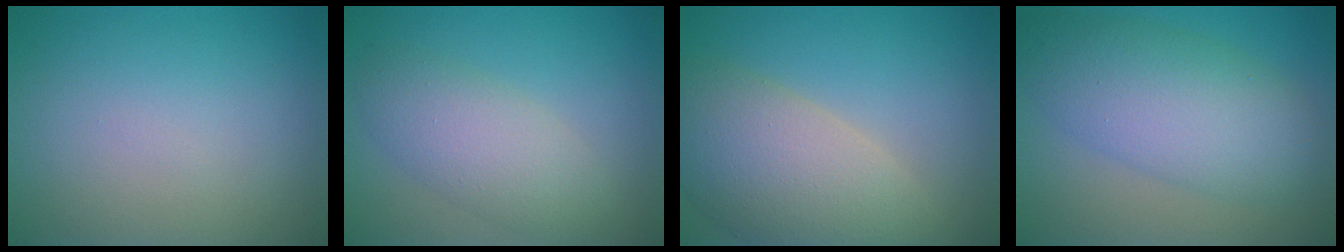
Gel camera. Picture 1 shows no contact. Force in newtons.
{"total": 4.4, "press": 4.4, "slide": 0.0}
{"total": 8.8, "press": 8.7, "slide": 1.0}
{"total": 7.6, "press": 7.6, "slide": 0.4}